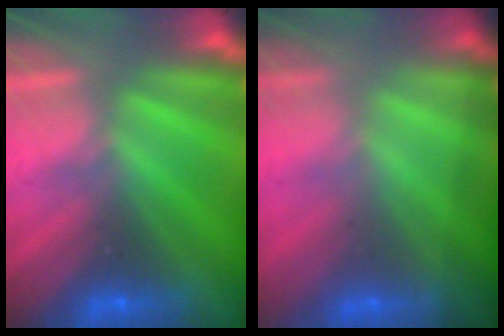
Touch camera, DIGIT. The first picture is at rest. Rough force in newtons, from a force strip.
{"total": 1.5}